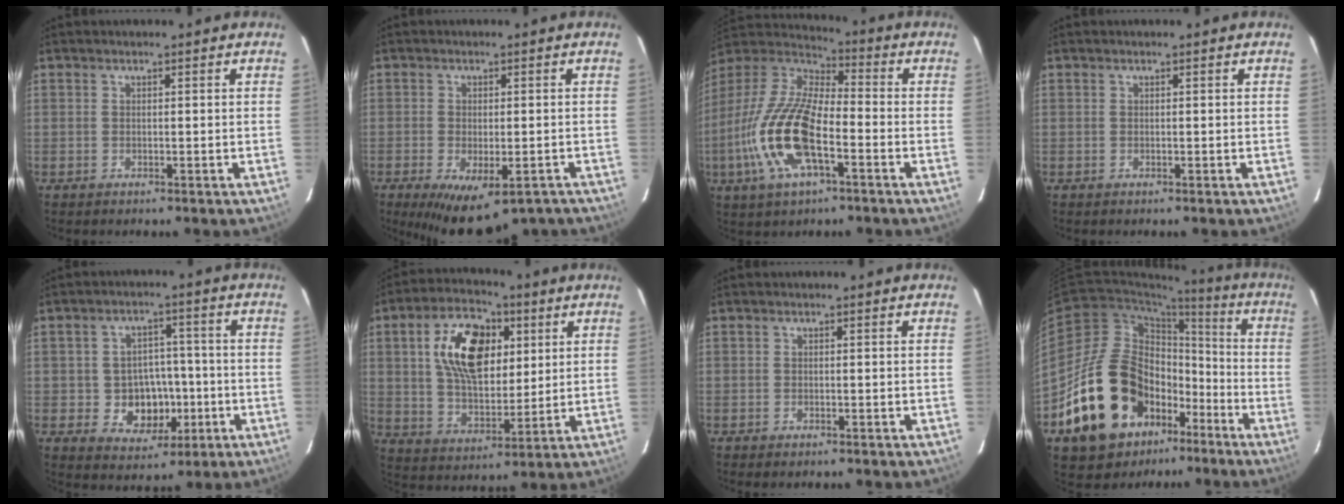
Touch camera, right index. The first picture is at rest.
{"total": 13.6, "force": [-9.2, 5.8, 8.3], "torque": [-0.159, -0.038, -0.126]}
{"total": 18.7, "force": [-6.3, 7.1, 16.2], "torque": [-0.340, -0.015, -0.128]}
{"total": 0.0}
{"total": 9.2, "force": [-2.3, 7.8, 4.4], "torque": [-0.091, 0.014, -0.017]}
{"total": 16.1, "force": [4.8, 9.5, 12.1], "torque": [-0.218, 0.020, 0.088]}
{"total": 0.8, "force": [-0.6, 0.3, 0.3], "torque": [-0.007, -0.002, -0.013]}
{"total": 22.3, "force": [-10.8, 14.5, 13.1], "torque": [-0.261, 0.011, -0.164]}